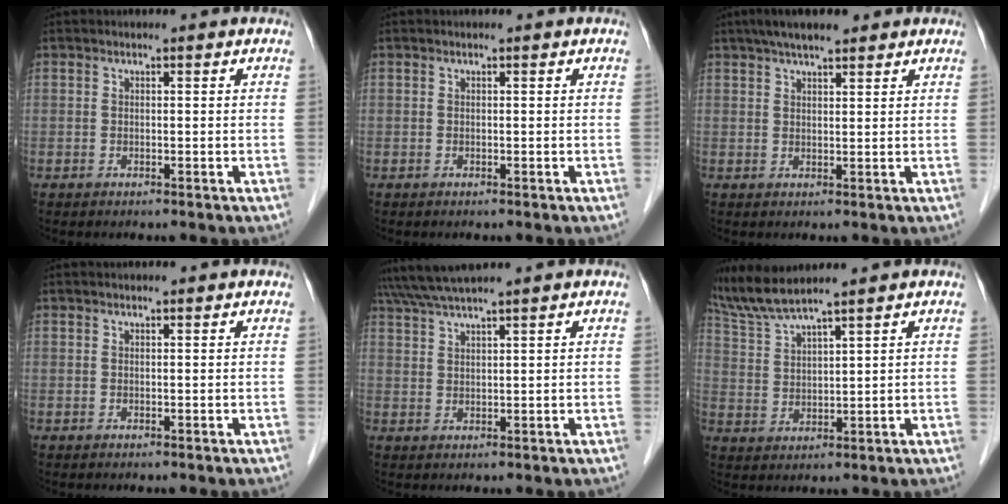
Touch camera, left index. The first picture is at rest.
{"total": 0.0}
{"total": 6.8, "force": [5.2, 1.5, 4.1], "torque": [-0.065, 0.032, 0.083]}
{"total": 1.3, "force": [1.3, 0.1, 0.4], "torque": [-0.009, 0.019, 0.019]}
{"total": 5.1, "force": [4.5, -1.4, 2.0], "torque": [-0.041, 0.024, 0.090]}
{"total": 7.3, "force": [6.4, -0.9, 3.3], "torque": [-0.079, 0.010, 0.134]}